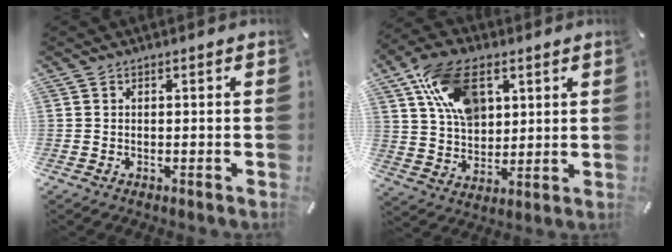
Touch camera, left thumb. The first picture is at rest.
{"total": 14.8, "force": [6.3, 9.6, 9.4], "torque": [-0.194, 0.002, 0.120]}